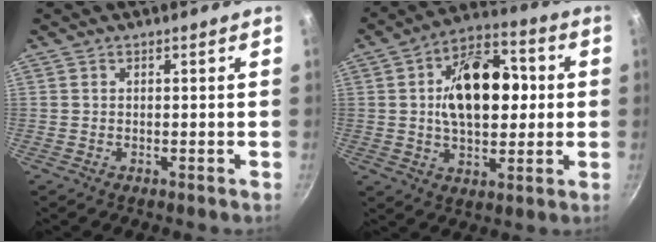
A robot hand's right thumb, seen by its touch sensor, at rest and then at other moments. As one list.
[{"total": 17.4, "force": [1.9, 10.5, 13.8], "torque": [-0.180, 0.018, 0.018]}]